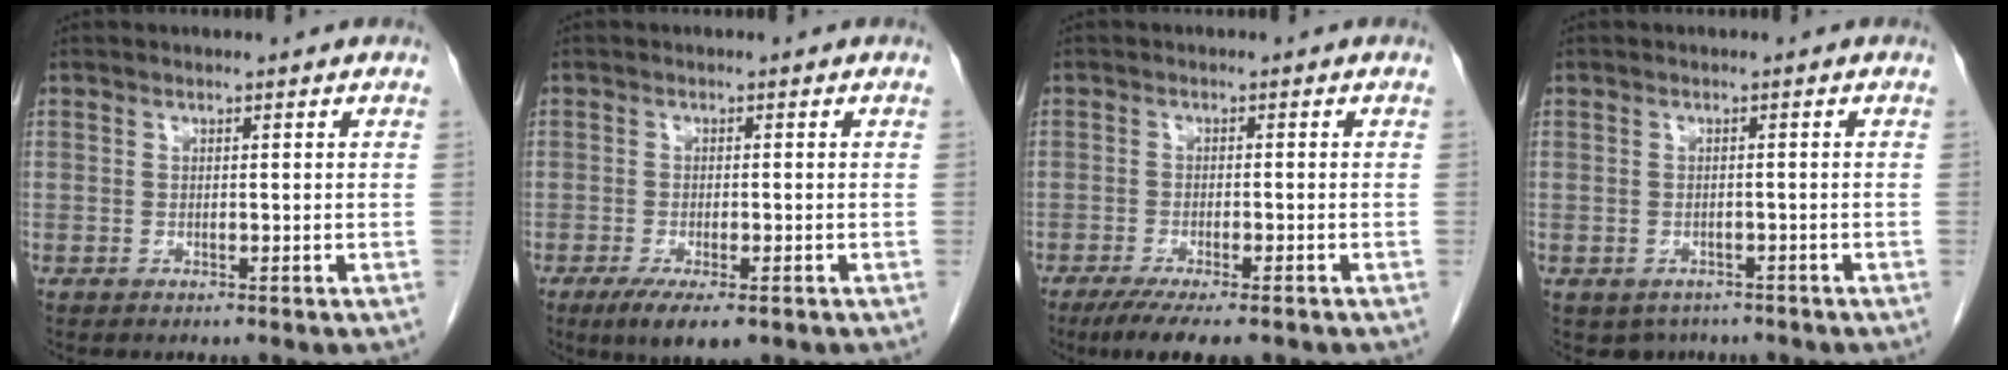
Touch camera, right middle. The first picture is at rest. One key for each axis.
{"total": 6.2, "fx": -3.8, "fy": 1.7, "fz": 4.6, "tx": -0.075, "ty": -0.016, "tz": -0.057}
{"total": 8.5, "fx": -6.4, "fy": 1.7, "fz": 5.4, "tx": -0.080, "ty": -0.018, "tz": -0.096}
{"total": 3.3, "fx": -2.4, "fy": 2.1, "fz": 0.6, "tx": -0.006, "ty": 0.003, "tz": -0.030}